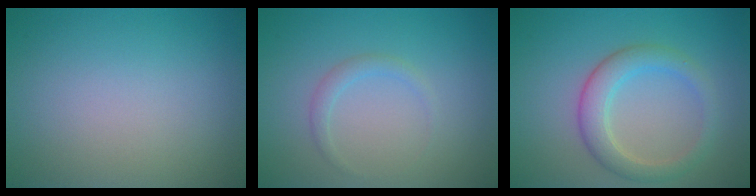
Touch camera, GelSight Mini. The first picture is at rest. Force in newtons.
{"total": 1.1, "press": 1.1, "slide": 0.1}
{"total": 3.6, "press": 3.6, "slide": 0.2}